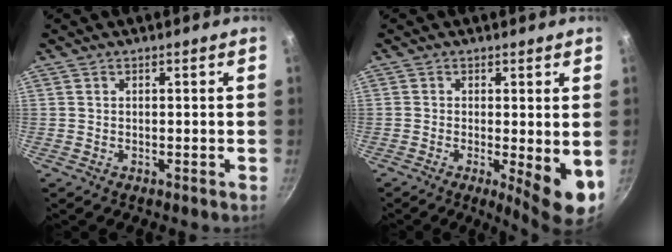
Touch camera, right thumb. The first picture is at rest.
{"total": 7.8, "force": [-1.2, 2.0, 7.4], "torque": [-0.093, -0.011, -0.011]}